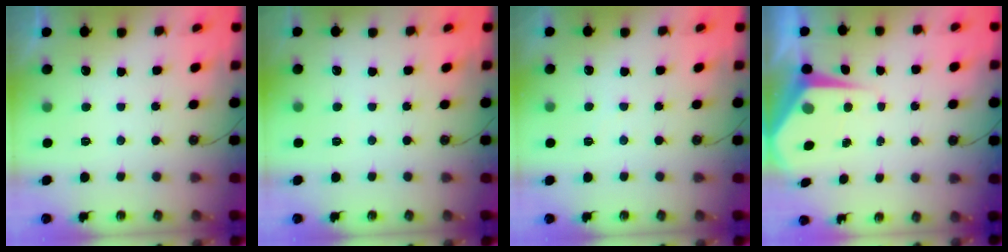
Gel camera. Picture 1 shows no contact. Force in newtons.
{"total": 3.0, "press": 2.9, "slide": 0.4}
{"total": 2.6, "press": 2.6, "slide": 0.4}
{"total": 5.3, "press": 5.3, "slide": 0.1}